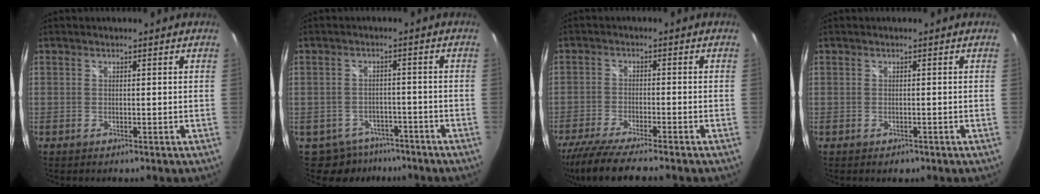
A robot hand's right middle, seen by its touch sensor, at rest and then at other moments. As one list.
[{"total": 6.8, "force": [-5.2, 4.2, 1.1], "torque": [-0.026, 0.007, -0.070]}, {"total": 10.5, "force": [-9.0, 0.6, 5.4], "torque": [-0.128, -0.033, -0.159]}, {"total": 1.3, "force": [-0.8, 1.0, 0.5], "torque": [-0.010, -0.004, -0.011]}]